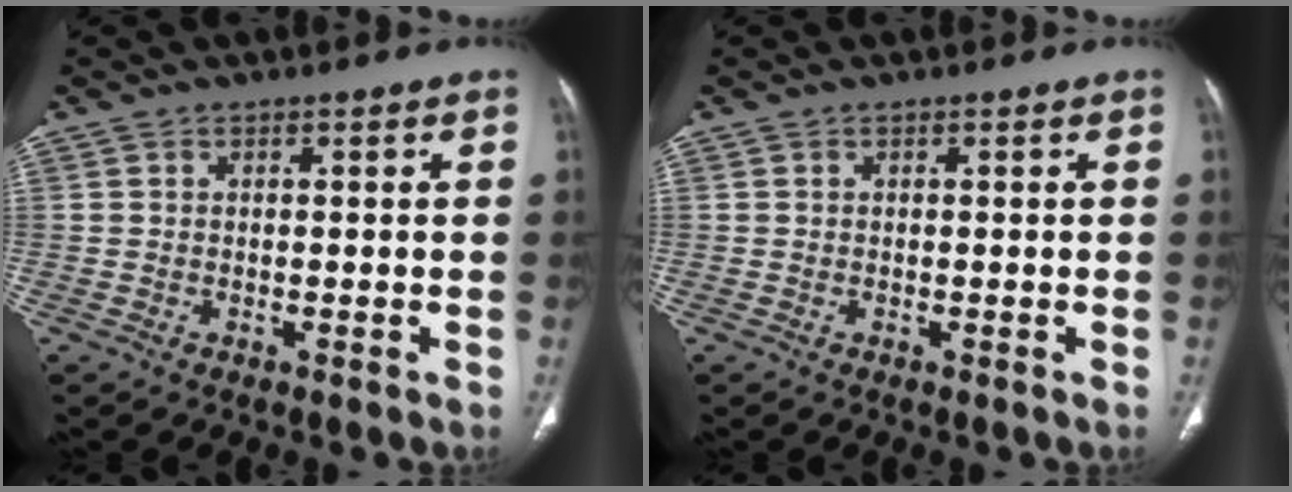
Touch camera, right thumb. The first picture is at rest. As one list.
[{"total": 0.0}]